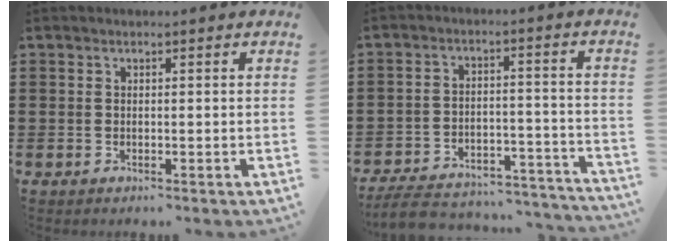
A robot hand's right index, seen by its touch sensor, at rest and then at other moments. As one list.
[{"total": 6.7, "force": [-6.3, 1.2, 2.0], "torque": [-0.037, 0.011, -0.124]}]